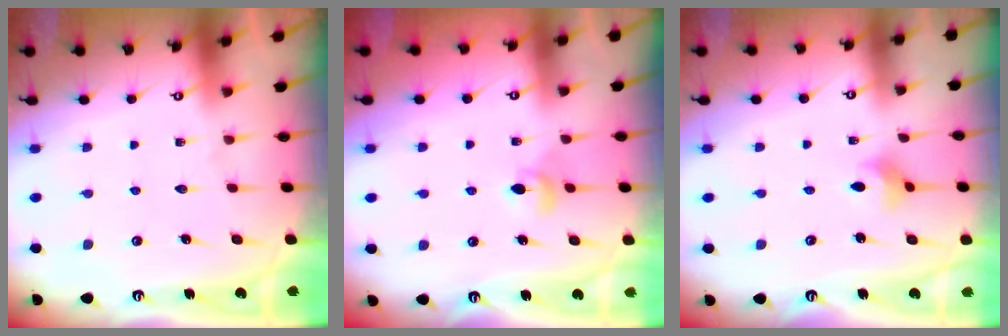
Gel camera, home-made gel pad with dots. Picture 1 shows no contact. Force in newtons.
{"total": 4.9, "press": 4.9, "slide": 0.6}
{"total": 2.7, "press": 2.7, "slide": 0.2}